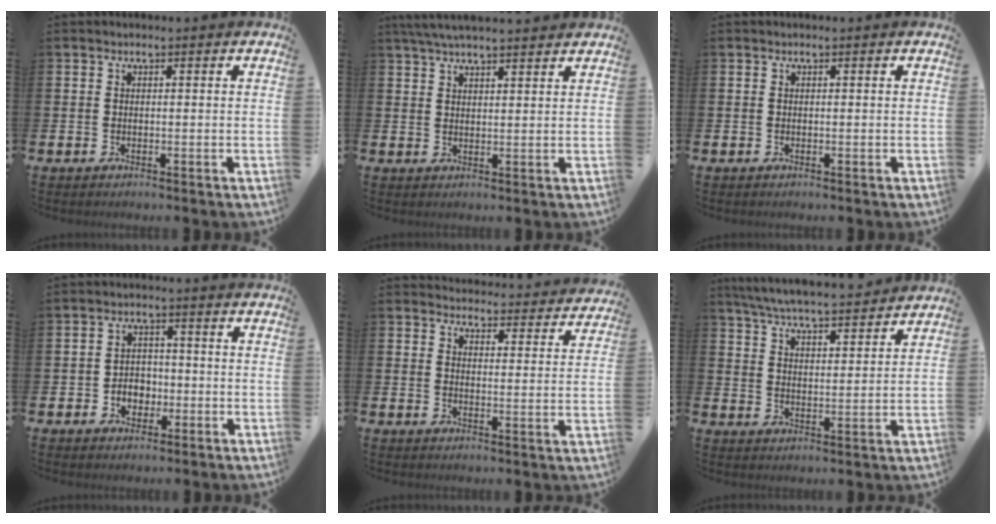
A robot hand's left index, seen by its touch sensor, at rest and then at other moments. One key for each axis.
{"total": 4.6, "fx": 4.2, "fy": 0.4, "fz": 1.7, "tx": -0.043, "ty": -0.007, "tz": 0.078}
{"total": 0.0}
{"total": 3.1, "fx": -1.2, "fy": 2.6, "fz": 1.3, "tx": -0.018, "ty": 0.002, "tz": -0.030}
{"total": 4.0, "fx": 4.0, "fy": 0.6, "fz": 0.1, "tx": -0.006, "ty": -0.034, "tz": 0.067}
{"total": 6.6, "fx": 6.4, "fy": 0.3, "fz": 1.5, "tx": -0.058, "ty": -0.037, "tz": 0.115}